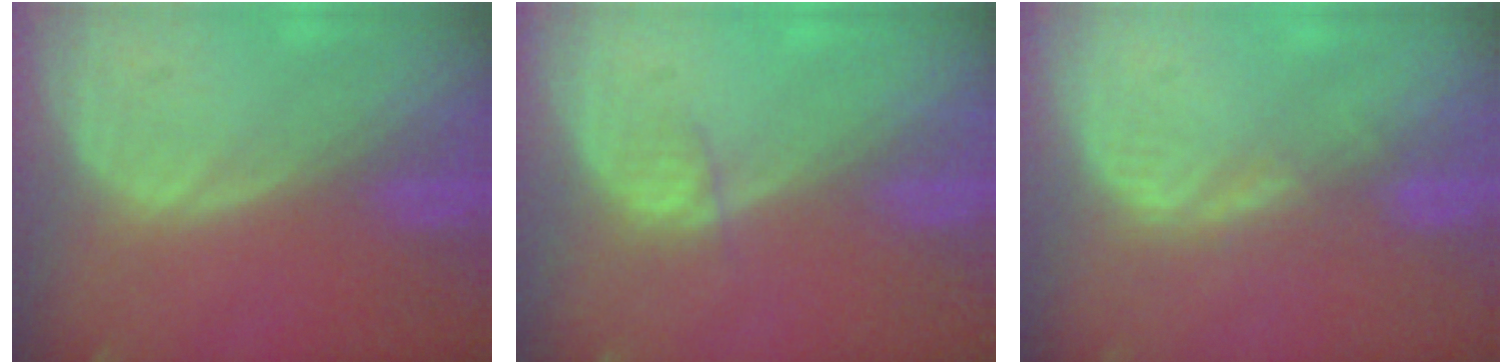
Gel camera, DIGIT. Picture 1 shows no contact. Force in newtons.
{"total": 1.4, "press": 1.3, "slide": 0.6}
{"total": 2.7, "press": 2.1, "slide": 1.7}